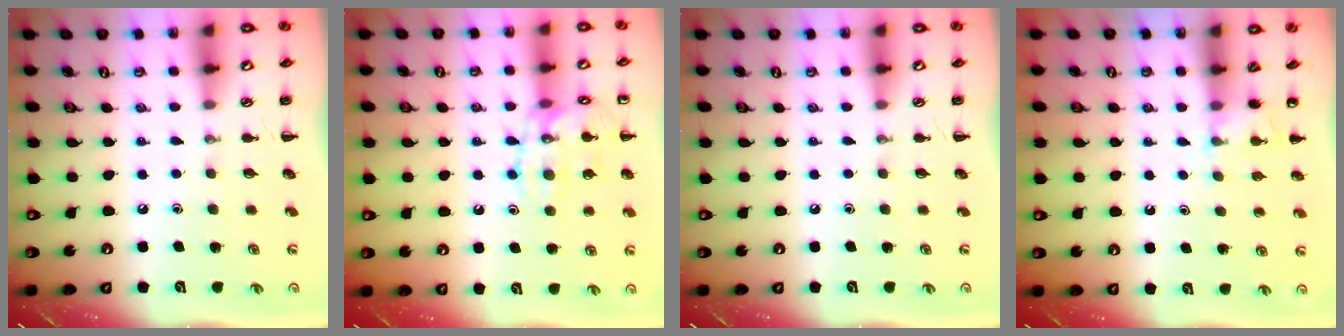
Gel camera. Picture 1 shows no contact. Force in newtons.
{"total": 12.8, "press": 12.7, "slide": 1.0}
{"total": 0.0}
{"total": 4.8, "press": 4.6, "slide": 1.3}